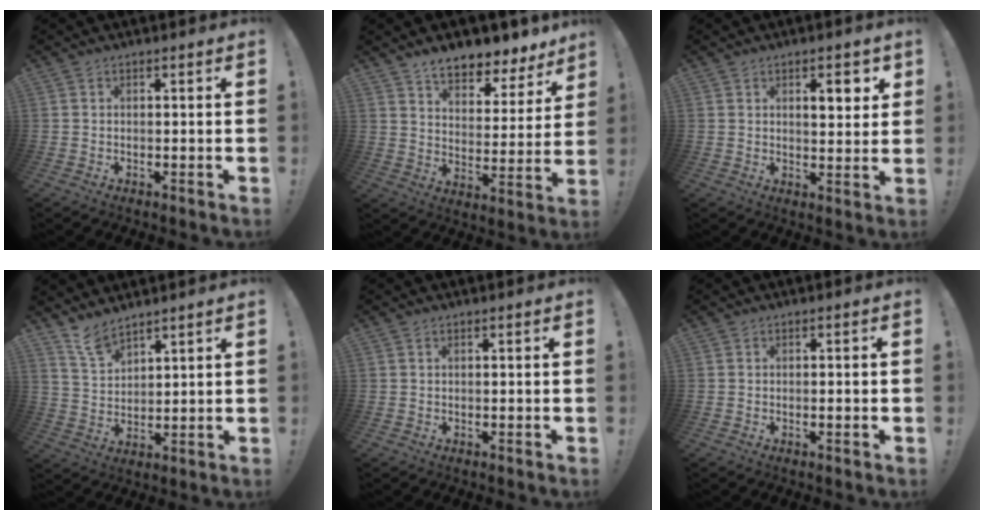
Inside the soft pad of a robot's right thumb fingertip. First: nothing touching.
{"total": 9.7, "force": [8.4, 3.3, 3.5], "torque": [-0.054, -0.071, 0.148]}
{"total": 5.6, "force": [2.6, 2.3, 4.4], "torque": [-0.053, -0.010, 0.036]}
{"total": 6.9, "force": [6.0, 2.2, 2.5], "torque": [-0.055, -0.036, 0.115]}
{"total": 0.0}
{"total": 1.6, "force": [-0.3, -0.1, 1.5], "torque": [-0.018, -0.002, -0.008]}